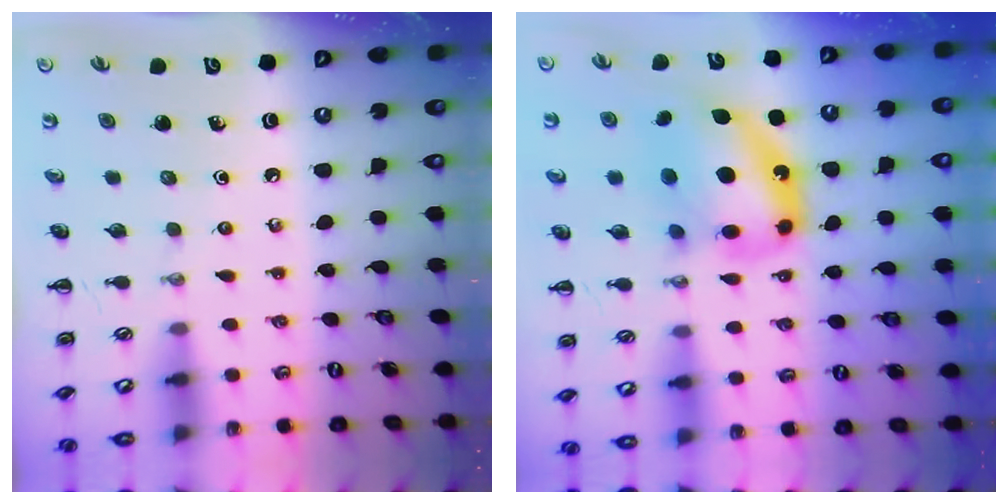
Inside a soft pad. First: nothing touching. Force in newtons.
{"total": 14.5, "press": 14.1, "slide": 3.6}